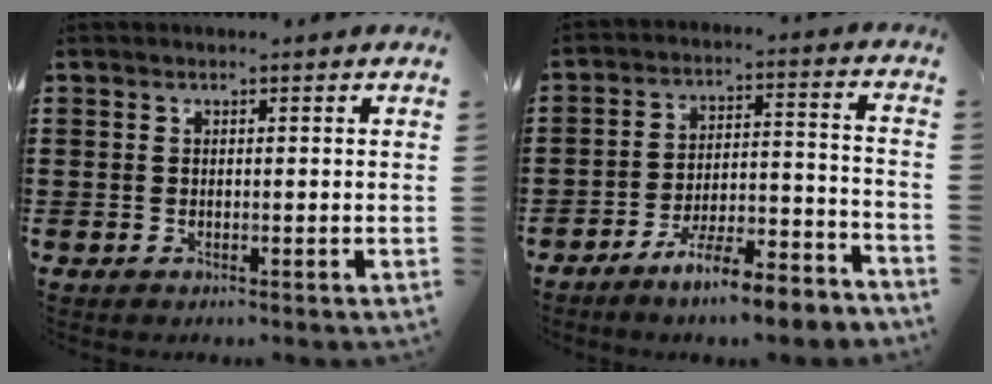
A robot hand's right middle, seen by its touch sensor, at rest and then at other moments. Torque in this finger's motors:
{"motor_torque": [1.81, -0.33, 0.31, 0.18]}